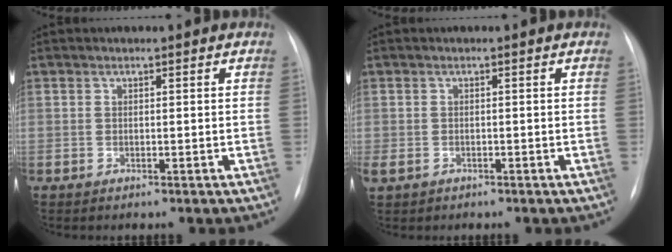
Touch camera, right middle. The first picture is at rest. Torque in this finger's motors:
{"motor_torque": [1.10, -1.04, 0.63, 0.21]}